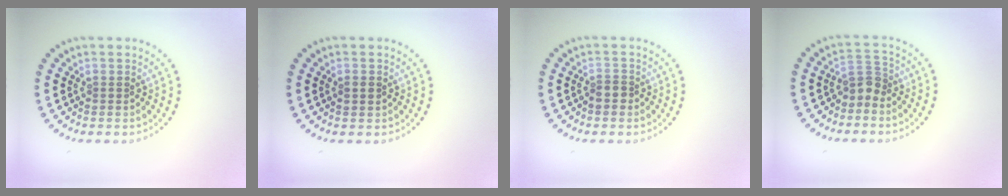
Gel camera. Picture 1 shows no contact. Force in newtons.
{"total": 1.3, "press": 1.3, "slide": 0.1}
{"total": 1.5, "press": 1.3, "slide": 0.8}
{"total": 2.1, "press": 1.6, "slide": 1.4}